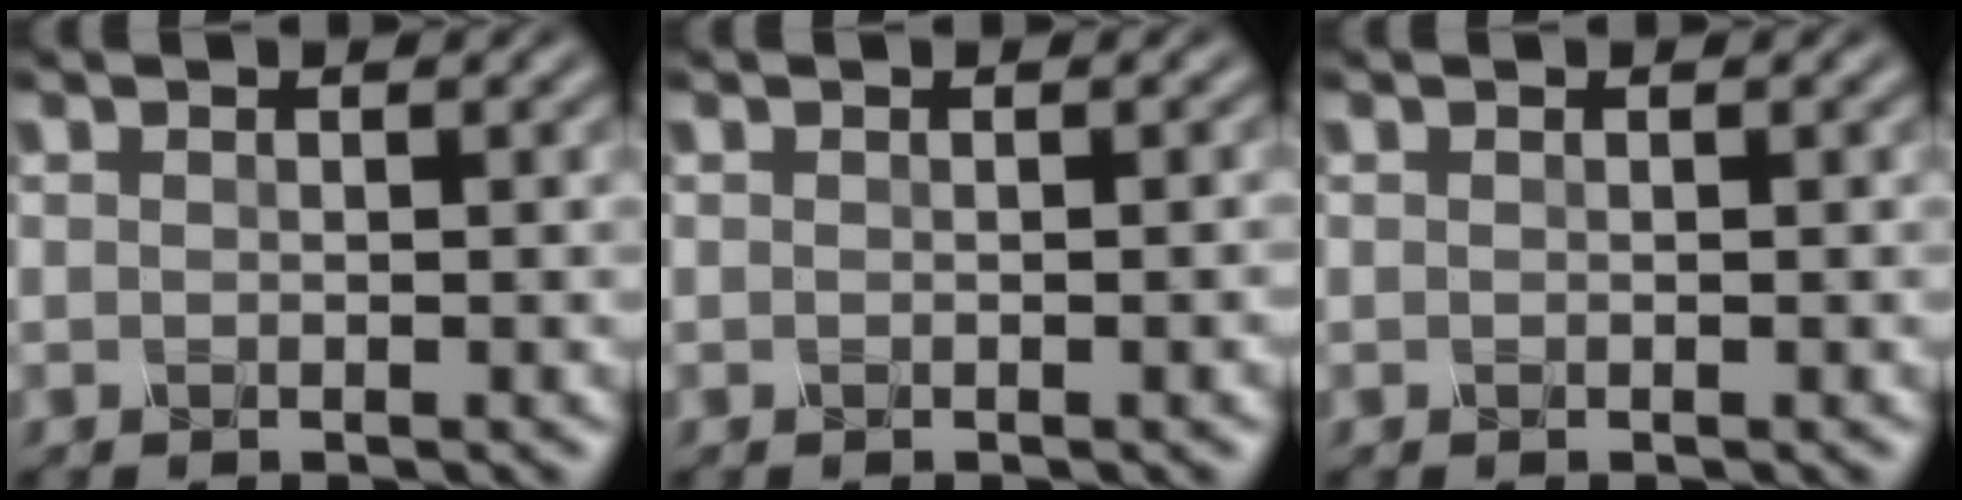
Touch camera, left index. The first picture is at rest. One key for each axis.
{"total": 0.9, "fx": -0.1, "fy": 0.2, "fz": 0.9, "tx": -0.008, "ty": 0.001, "tz": -0.001}
{"total": 0.0}